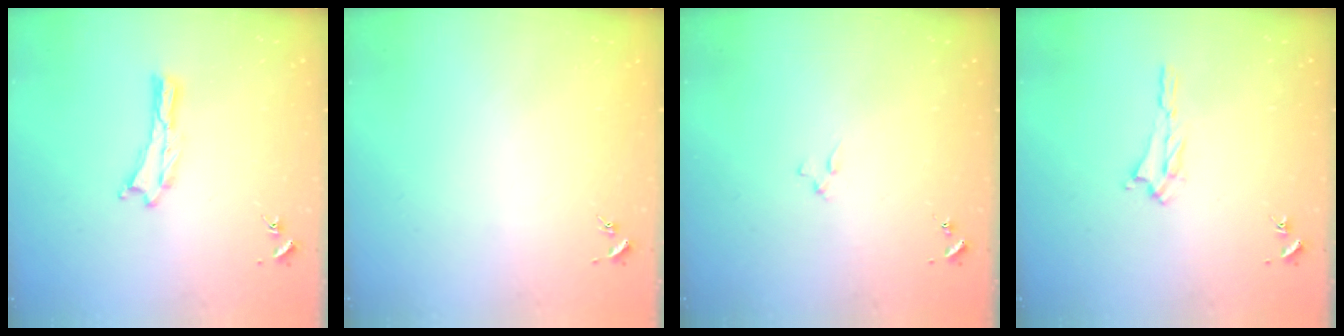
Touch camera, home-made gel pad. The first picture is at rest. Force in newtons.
{"total": 0.0}
{"total": 0.9, "press": 0.9, "slide": 0.2}
{"total": 1.2, "press": 1.1, "slide": 0.5}